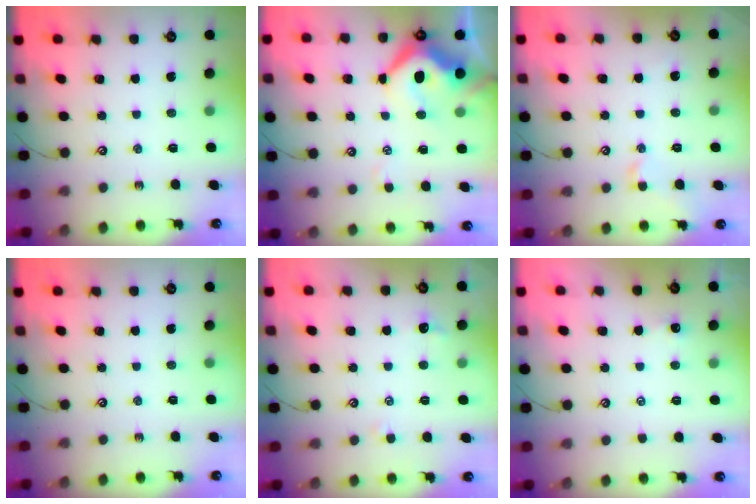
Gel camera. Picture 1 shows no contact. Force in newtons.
{"total": 10.7, "press": 10.5, "slide": 2.1}
{"total": 1.9, "press": 1.8, "slide": 0.5}
{"total": 0.0}
{"total": 0.6, "press": 0.2, "slide": 0.6}
{"total": 2.0, "press": 2.0, "slide": 0.4}